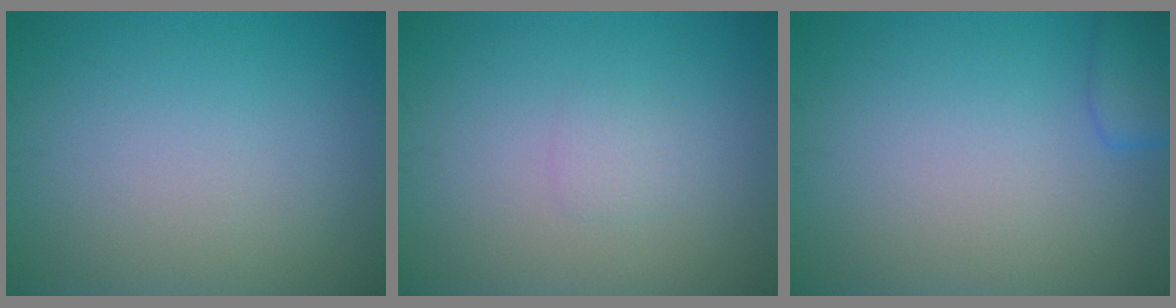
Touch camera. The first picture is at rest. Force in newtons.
{"total": 0.9, "press": 0.9, "slide": 0.1}
{"total": 2.2, "press": 2.2, "slide": 0.1}